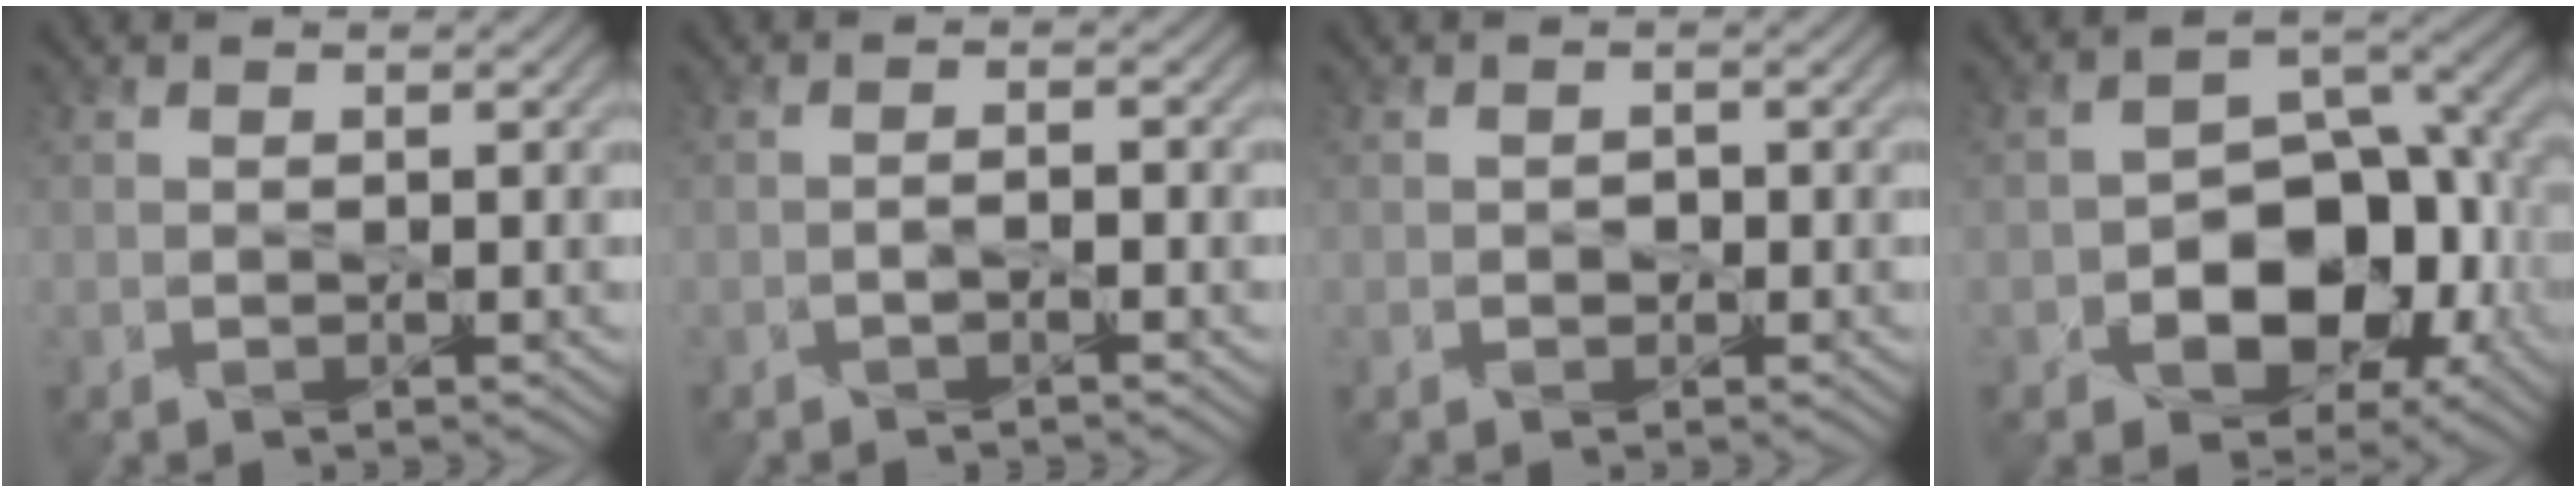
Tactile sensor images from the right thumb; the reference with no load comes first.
{"total": 1.1, "force": [-0.9, -0.2, 0.5], "torque": [0.009, 0.011, -0.016]}
{"total": 0.8, "force": [-0.2, 0.8, 0.2], "torque": [0.005, 0.003, -0.009]}
{"total": 11.7, "force": [-3.0, 7.8, 8.2], "torque": [-0.108, -0.012, -0.049]}